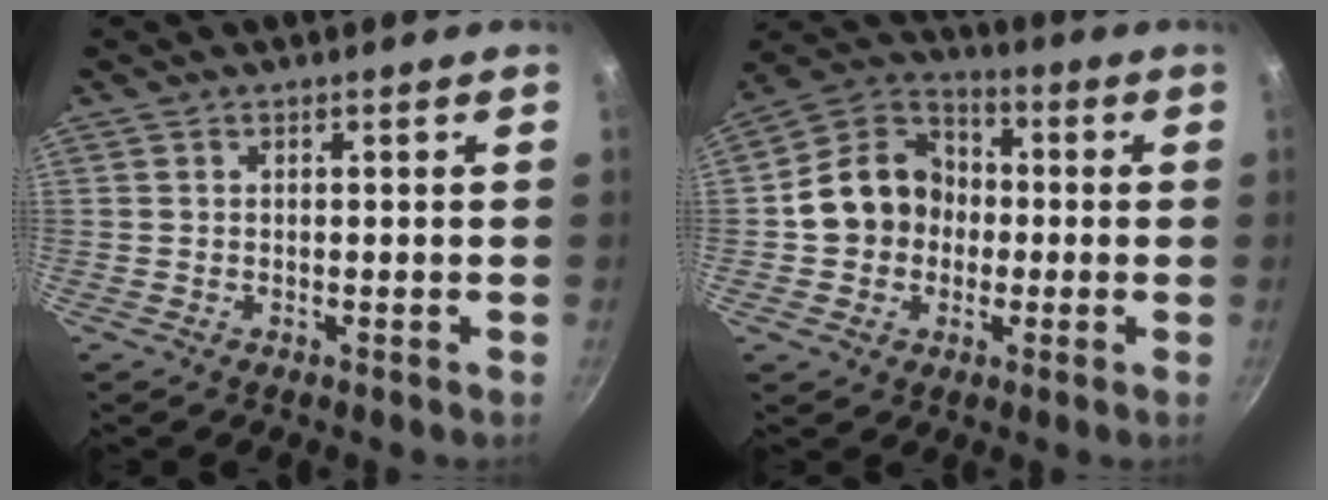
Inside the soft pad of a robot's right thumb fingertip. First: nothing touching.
{"total": 13.0, "force": [-0.8, 11.2, 6.6], "torque": [-0.072, 0.033, -0.031]}